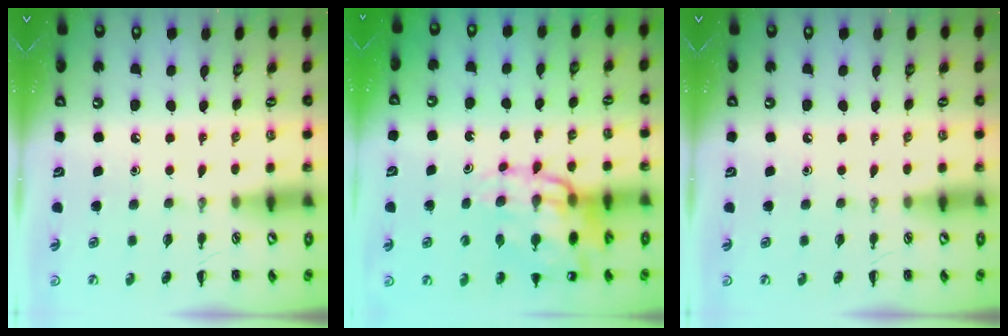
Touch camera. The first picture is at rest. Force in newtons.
{"total": 16.5, "press": 15.9, "slide": 4.1}
{"total": 0.0}